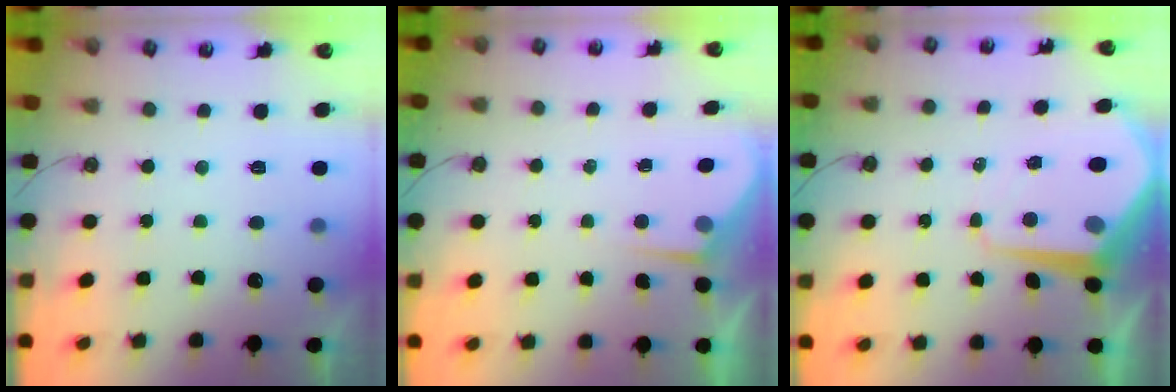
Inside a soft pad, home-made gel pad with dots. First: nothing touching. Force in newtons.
{"total": 3.6, "press": 3.6, "slide": 0.5}
{"total": 8.3, "press": 8.3, "slide": 0.7}